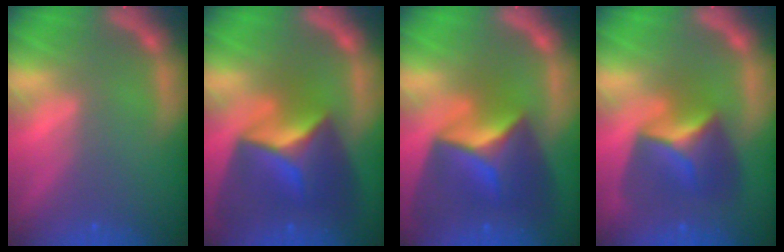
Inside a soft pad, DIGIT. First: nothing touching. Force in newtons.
{"total": 10.0}
{"total": 10.0}
{"total": 6.9}